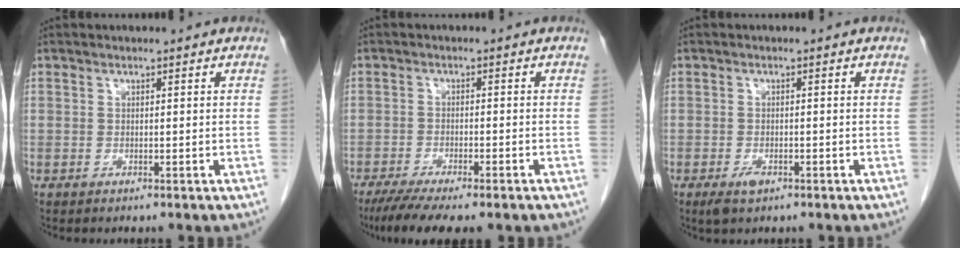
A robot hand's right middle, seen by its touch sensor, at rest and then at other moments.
{"total": 10.0, "force": [-7.8, 1.7, 6.0], "torque": [-0.086, -0.016, -0.117]}
{"total": 2.3, "force": [-1.3, 1.0, 1.6], "torque": [-0.033, -0.002, -0.017]}